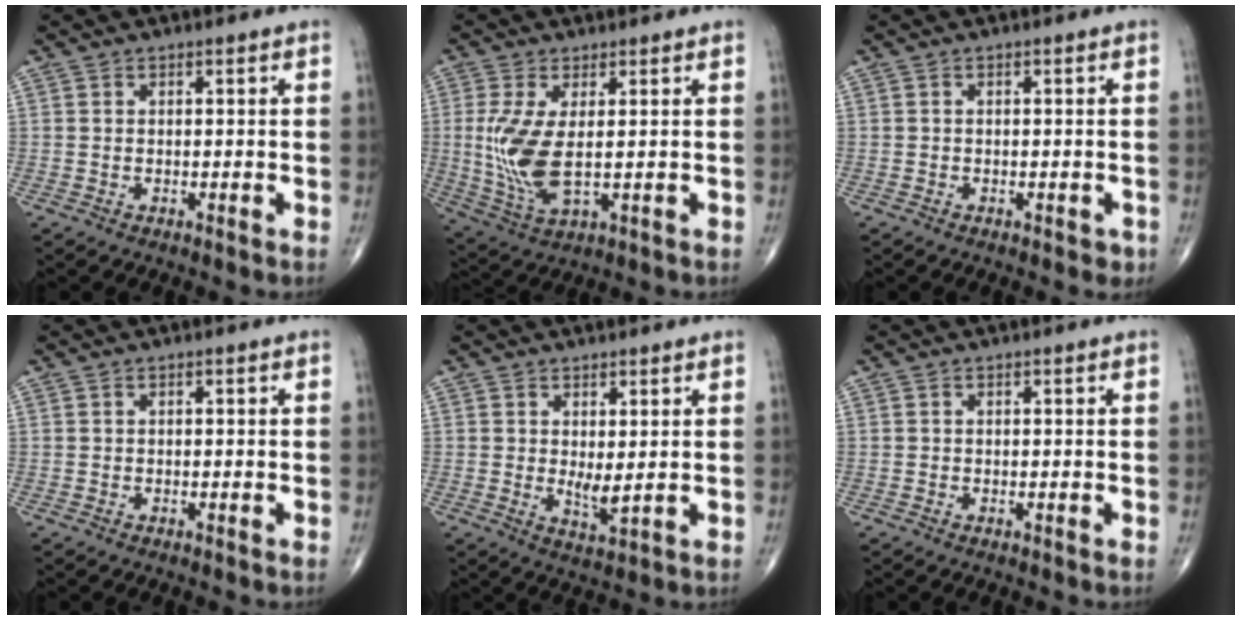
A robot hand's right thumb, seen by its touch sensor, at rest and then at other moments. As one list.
[{"total": 10.0, "force": [0.4, 3.9, 9.2], "torque": [-0.213, -0.018, 0.019]}, {"total": 1.5, "force": [-0.7, 0.9, 0.9], "torque": [-0.002, 0.002, -0.008]}, {"total": 0.0}, {"total": 3.6, "force": [0.6, 1.2, 3.3], "torque": [-0.055, -0.016, 0.016]}, {"total": 0.0}]